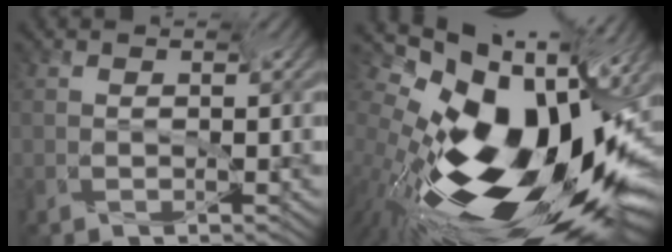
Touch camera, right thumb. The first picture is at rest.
{"total": 16.8, "force": [-6.2, 7.7, 13.6], "torque": [-0.238, -0.011, -0.118]}